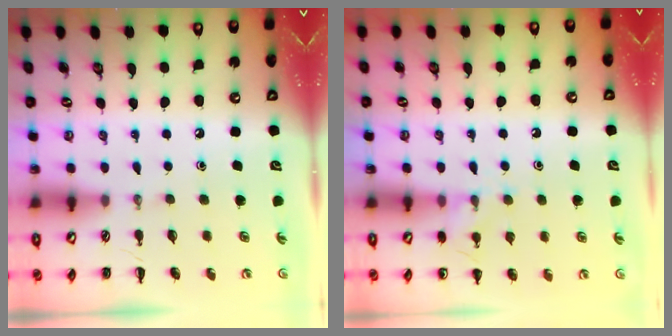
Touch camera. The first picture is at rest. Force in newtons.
{"total": 8.0, "press": 7.8, "slide": 1.8}